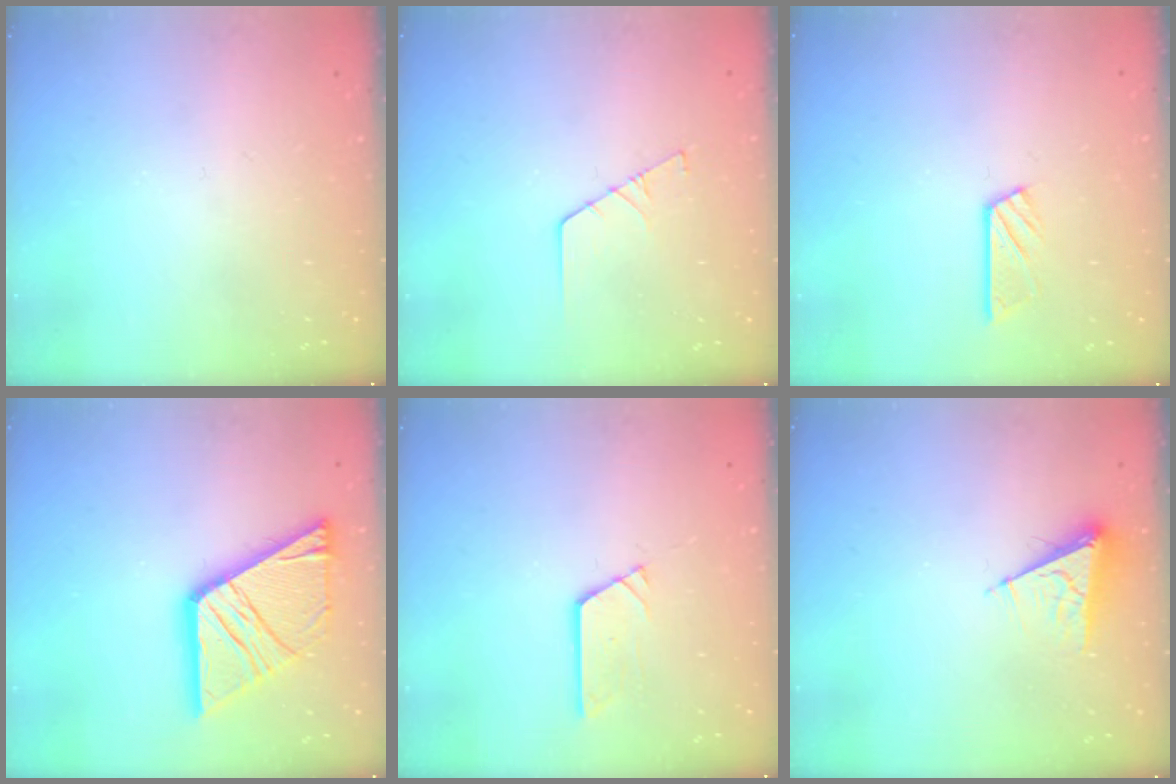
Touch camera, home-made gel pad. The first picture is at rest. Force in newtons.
{"total": 2.2, "press": 2.2, "slide": 0.0}
{"total": 5.7, "press": 5.7, "slide": 0.5}
{"total": 19.0, "press": 19.0, "slide": 1.6}
{"total": 2.7, "press": 2.7, "slide": 0.0}
{"total": 6.2, "press": 6.2, "slide": 0.5}